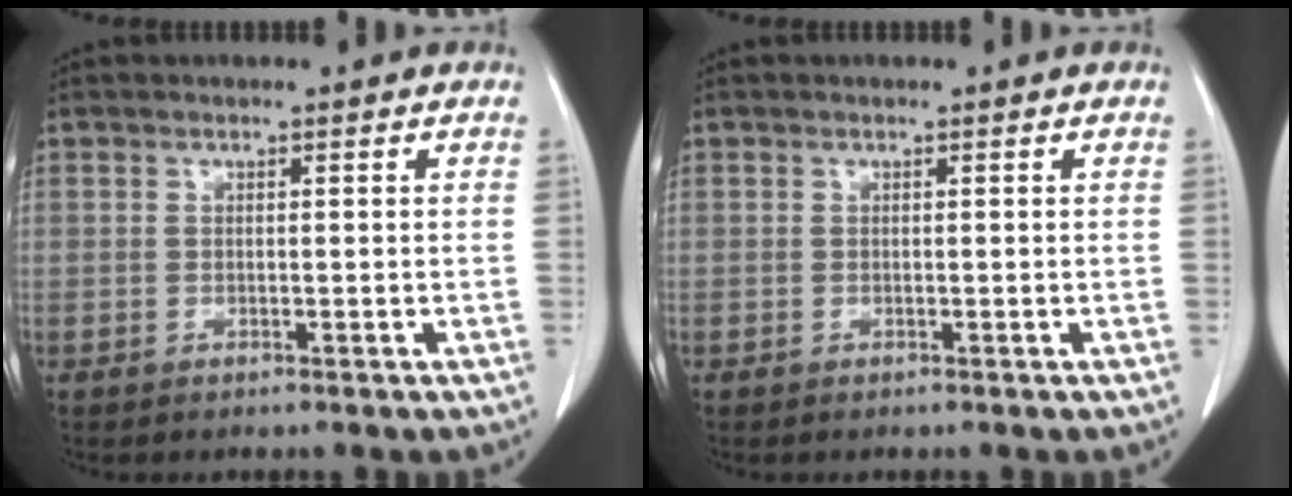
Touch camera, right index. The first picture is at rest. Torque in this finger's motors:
{"motor_torque": [0.00, 0.00, 0.01, 0.00]}